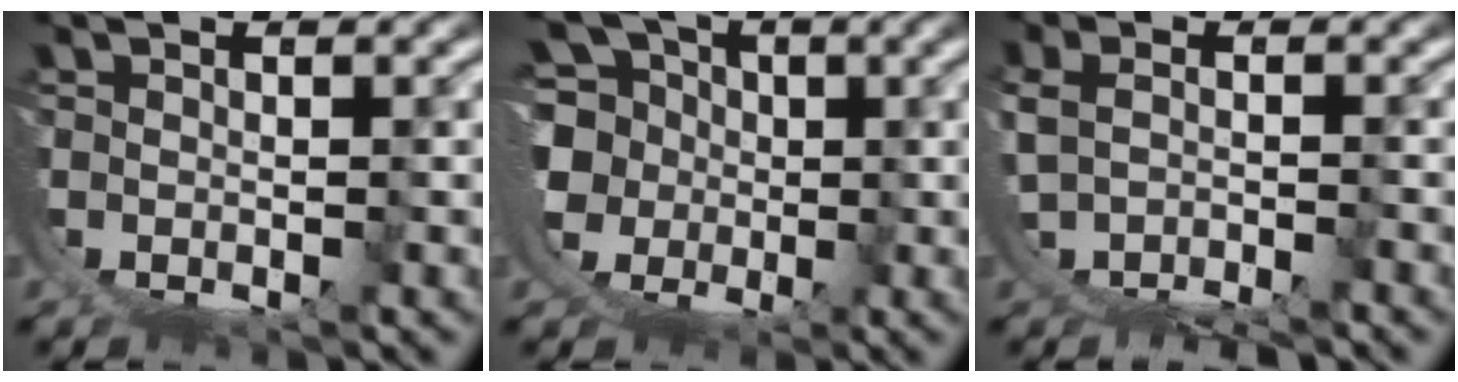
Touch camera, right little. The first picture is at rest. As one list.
[{"total": 12.3, "force": [0.1, 10.7, 5.9], "torque": [-0.129, -0.042, -0.002]}, {"total": 3.3, "force": [-2.9, 0.8, 1.3], "torque": [-0.029, -0.021, -0.038]}]